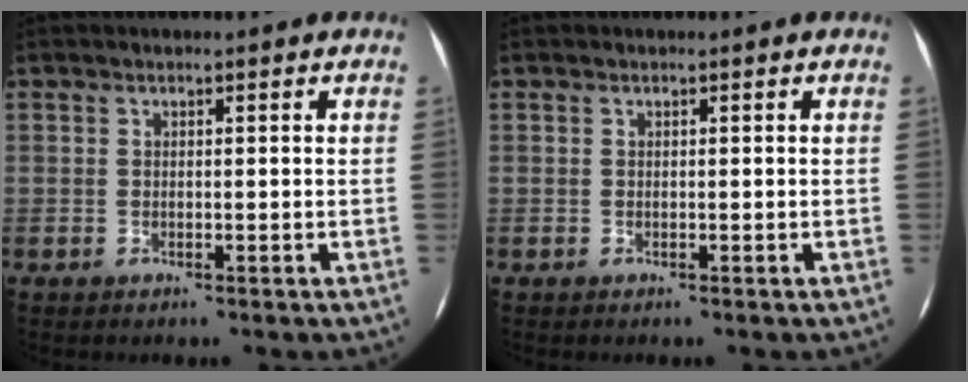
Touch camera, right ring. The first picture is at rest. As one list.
[{"total": 0.0}]